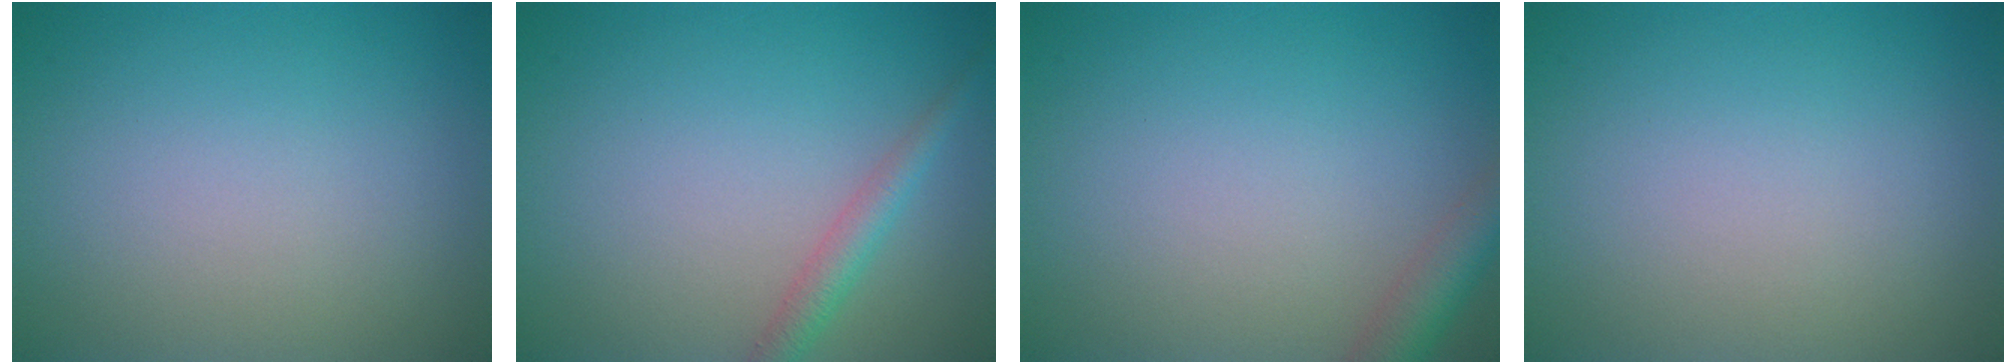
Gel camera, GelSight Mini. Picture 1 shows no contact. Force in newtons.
{"total": 2.1, "press": 2.1, "slide": 0.0}
{"total": 2.9, "press": 2.9, "slide": 0.2}
{"total": 0.0}